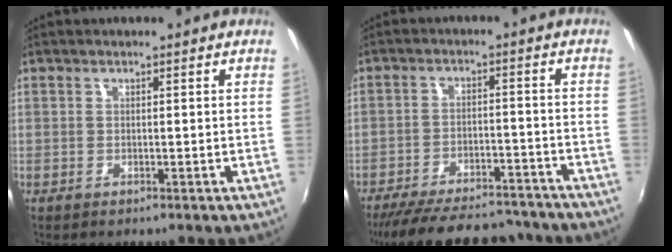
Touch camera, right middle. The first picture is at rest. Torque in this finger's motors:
{"motor_torque": [1.08, -1.06, 0.75, 0.21]}